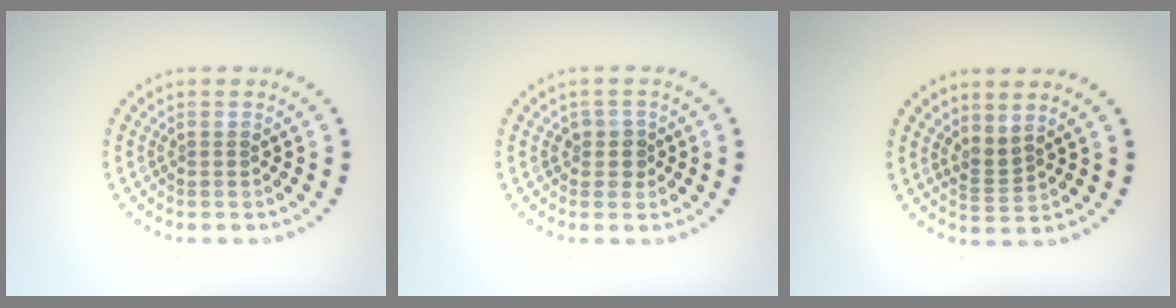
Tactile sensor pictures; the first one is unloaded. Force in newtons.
{"total": 1.6, "press": 1.3, "slide": 0.8}
{"total": 1.9, "press": 1.3, "slide": 1.3}